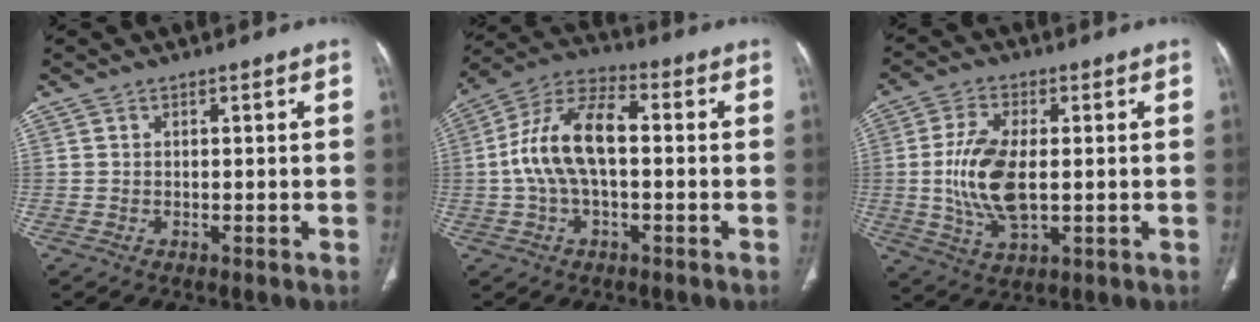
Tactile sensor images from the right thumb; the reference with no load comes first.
{"total": 13.5, "force": [0.0, 6.9, 11.7], "torque": [-0.231, 0.040, -0.007]}
{"total": 11.9, "force": [-0.1, 5.8, 10.4], "torque": [-0.216, -0.007, 0.003]}